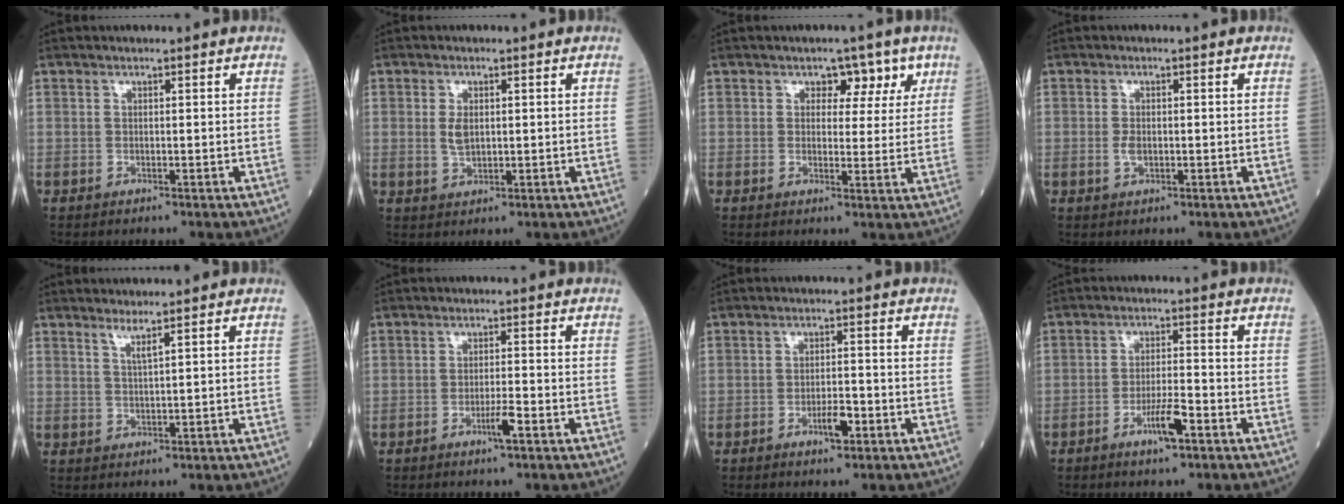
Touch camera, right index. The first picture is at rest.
{"total": 2.7, "force": [0.3, 1.4, 2.3], "torque": [-0.047, -0.002, 0.009]}
{"total": 4.5, "force": [2.4, 3.1, 2.2], "torque": [-0.013, 0.007, 0.027]}
{"total": 1.7, "force": [-0.3, 0.8, 1.4], "torque": [-0.033, -0.001, -0.004]}
{"total": 2.0, "force": [1.3, -0.3, 1.5], "torque": [-0.034, -0.002, 0.027]}
{"total": 2.7, "force": [-1.5, -0.1, 2.3], "torque": [-0.043, -0.003, -0.028]}
{"total": 3.2, "force": [-1.7, 0.7, 2.6], "torque": [-0.045, 0.002, -0.028]}
{"total": 5.0, "force": [-2.7, 0.4, 4.1], "torque": [-0.078, -0.002, -0.051]}